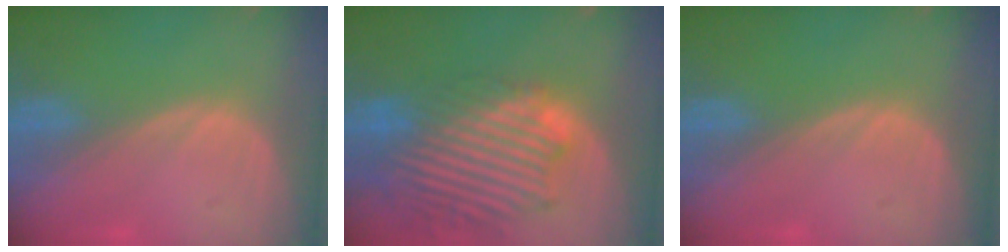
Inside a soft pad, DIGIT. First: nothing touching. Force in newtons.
{"total": 14.0, "press": 11.8, "slide": 7.4}
{"total": 0.0}